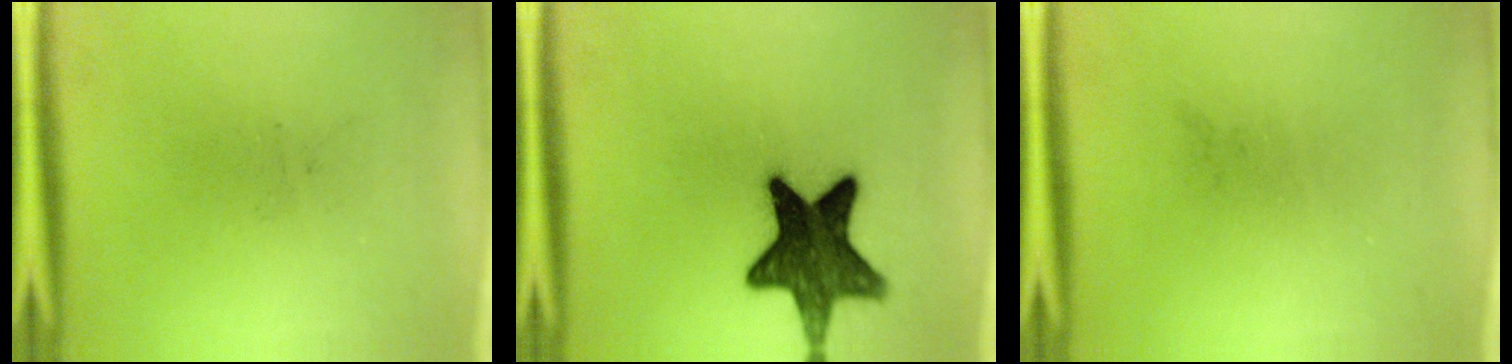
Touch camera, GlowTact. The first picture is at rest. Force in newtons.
{"total": 14.5}
{"total": 0.0}